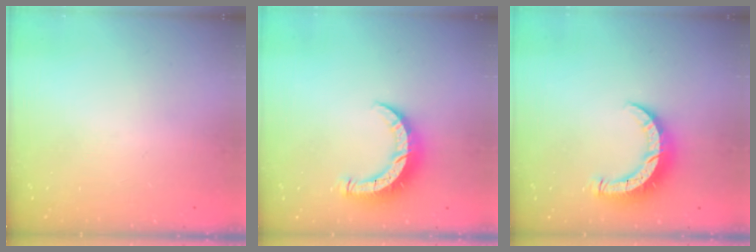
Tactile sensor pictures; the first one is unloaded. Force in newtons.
{"total": 8.4, "press": 8.3, "slide": 0.6}
{"total": 8.4, "press": 8.3, "slide": 0.6}